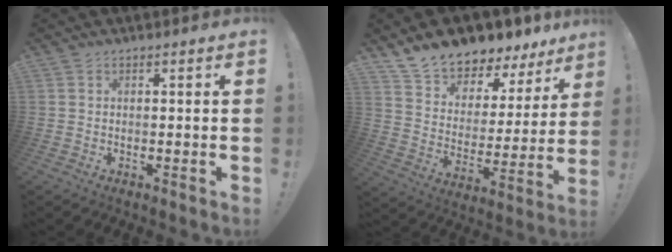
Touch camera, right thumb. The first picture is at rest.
{"total": 10.7, "force": [10.0, 3.3, 1.7], "torque": [-0.050, -0.096, 0.180]}